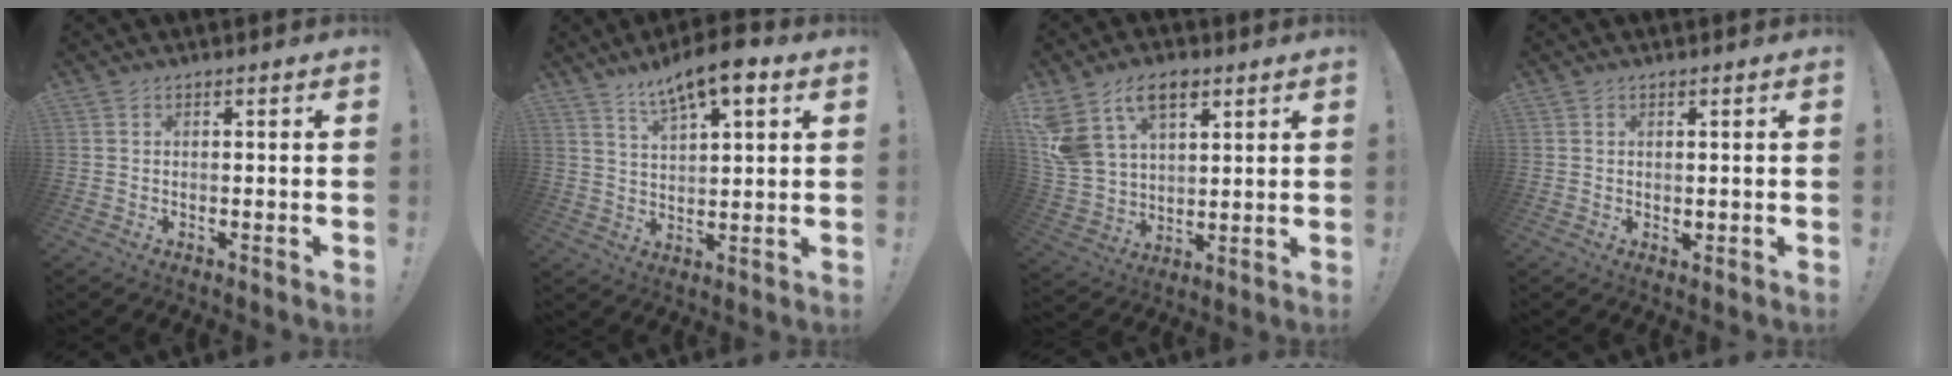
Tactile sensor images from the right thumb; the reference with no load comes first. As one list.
[{"total": 10.2, "force": [6.9, 2.9, 6.9], "torque": [-0.117, -0.033, 0.119]}, {"total": 15.3, "force": [8.5, 9.6, 8.4], "torque": [-0.169, -0.042, 0.162]}, {"total": 0.9, "force": [0.4, 0.7, 0.4], "torque": [-0.002, -0.001, 0.007]}]